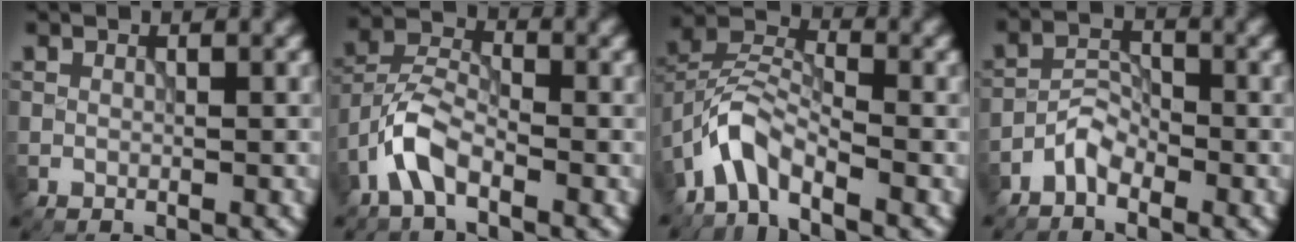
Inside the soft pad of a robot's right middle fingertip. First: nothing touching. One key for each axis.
{"total": 4.3, "fx": -2.6, "fy": 1.9, "fz": 2.9, "tx": -0.055, "ty": 0.012, "tz": -0.063}
{"total": 4.5, "fx": -3.4, "fy": 1.6, "fz": 2.5, "tx": -0.045, "ty": 0.009, "tz": -0.078}
{"total": 2.3, "fx": -1.8, "fy": 1.0, "fz": 1.0, "tx": -0.015, "ty": 0.012, "tz": -0.040}